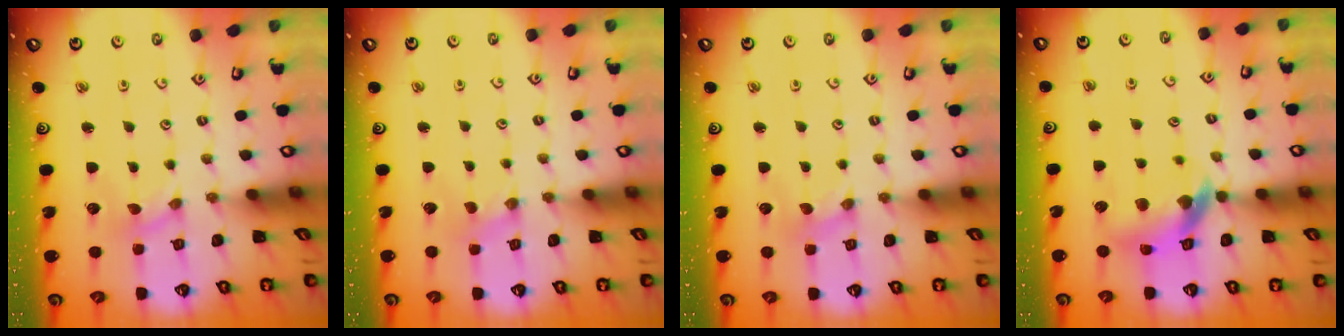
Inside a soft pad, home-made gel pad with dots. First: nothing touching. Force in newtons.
{"total": 0.0}
{"total": 0.0}
{"total": 10.3, "press": 10.2, "slide": 1.7}